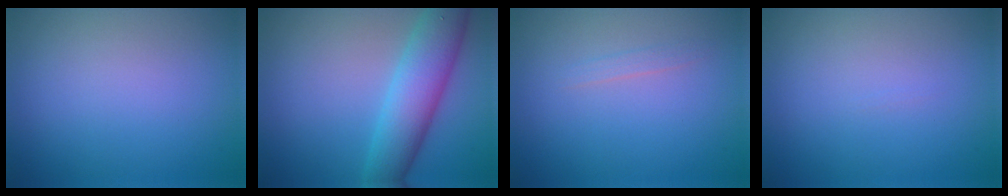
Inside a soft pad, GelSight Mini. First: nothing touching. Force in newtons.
{"total": 6.2, "press": 6.2, "slide": 0.2}
{"total": 0.6, "press": 0.6, "slide": 0.1}
{"total": 0.0}